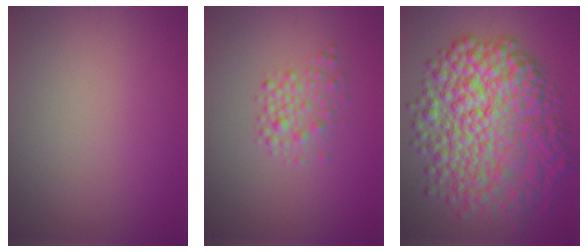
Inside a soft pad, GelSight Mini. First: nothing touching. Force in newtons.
{"total": 2.2, "press": 2.2, "slide": 0.1}
{"total": 11.8, "press": 11.8, "slide": 0.1}